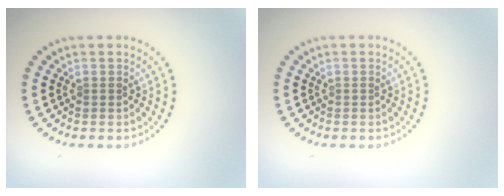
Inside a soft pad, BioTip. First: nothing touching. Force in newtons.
{"total": 0.0}